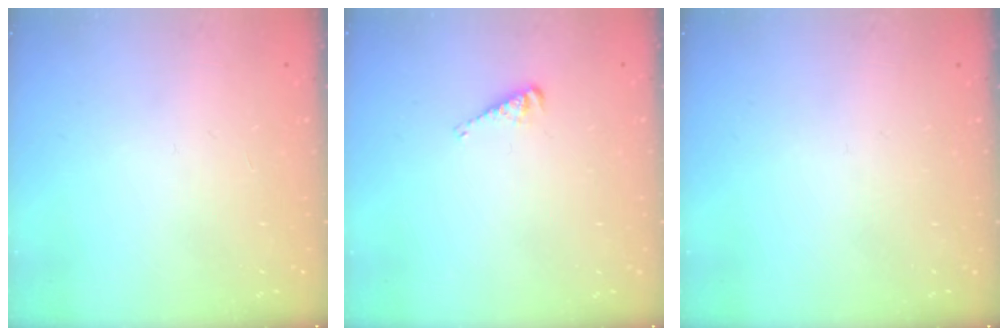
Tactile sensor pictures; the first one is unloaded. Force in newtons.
{"total": 3.2, "press": 3.1, "slide": 0.4}
{"total": 0.0}